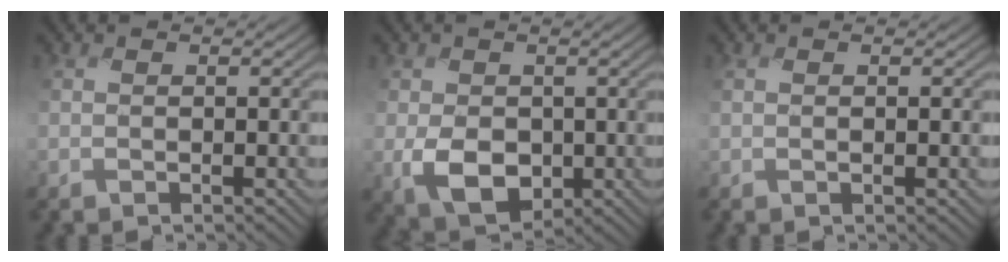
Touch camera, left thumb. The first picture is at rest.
{"total": 5.0, "force": [-0.8, 4.0, 2.9], "torque": [-0.065, -0.014, -0.020]}
{"total": 0.9, "force": [0.1, 0.2, 0.8], "torque": [-0.017, -0.001, 0.004]}